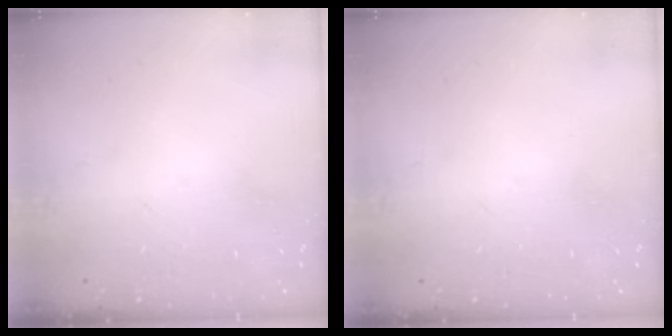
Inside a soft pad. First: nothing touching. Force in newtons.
{"total": 0.0}